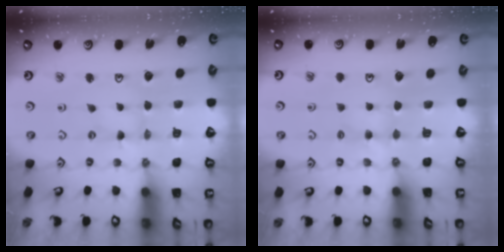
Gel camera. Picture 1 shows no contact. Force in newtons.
{"total": 3.0, "press": 2.9, "slide": 0.5}